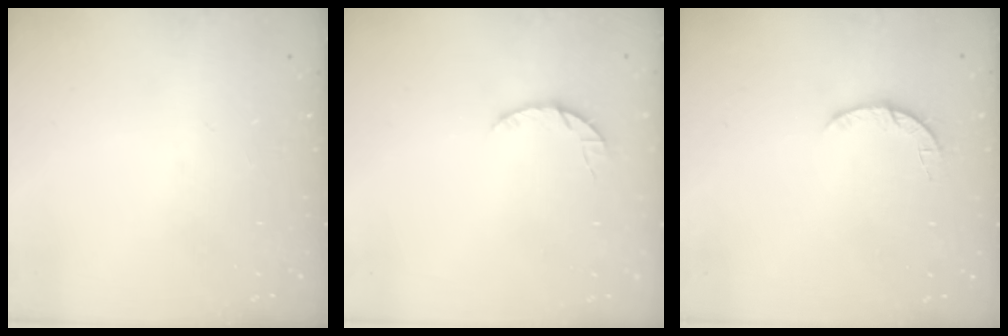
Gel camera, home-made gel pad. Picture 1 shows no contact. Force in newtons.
{"total": 3.6, "press": 3.5, "slide": 0.4}
{"total": 3.3, "press": 3.2, "slide": 0.5}